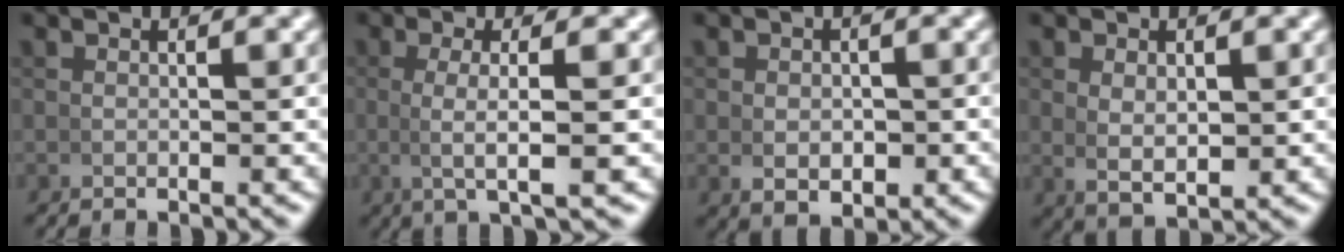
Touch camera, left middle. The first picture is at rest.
{"total": 3.8, "force": [0.4, 0.0, 3.7], "torque": [-0.070, -0.001, 0.011]}
{"total": 2.5, "force": [-0.5, 1.5, 1.9], "torque": [-0.034, -0.013, 0.005]}
{"total": 2.9, "force": [0.4, 1.4, 2.5], "torque": [-0.051, -0.018, 0.025]}